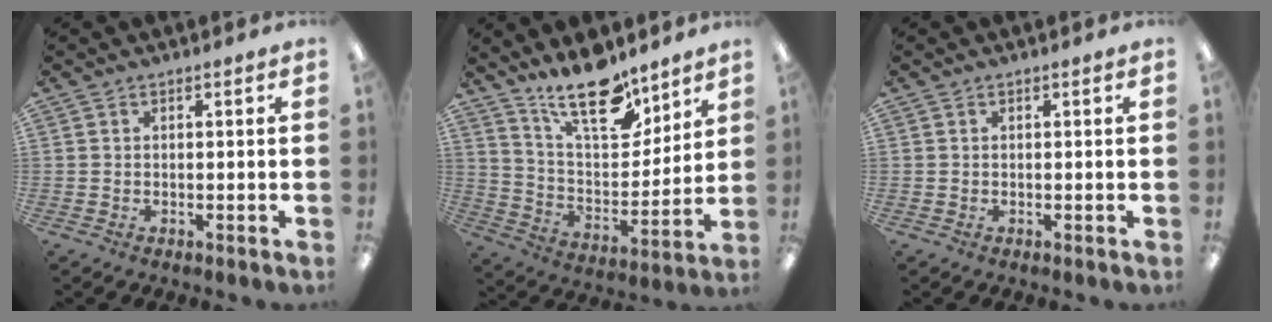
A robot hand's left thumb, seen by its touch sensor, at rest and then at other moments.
{"total": 18.8, "force": [13.9, 7.5, 10.2], "torque": [-0.178, -0.080, 0.242]}
{"total": 0.0}